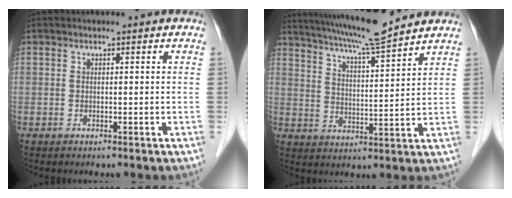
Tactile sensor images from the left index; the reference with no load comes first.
{"total": 13.2, "force": [11.8, -0.3, 5.9], "torque": [-0.109, 0.008, 0.185]}